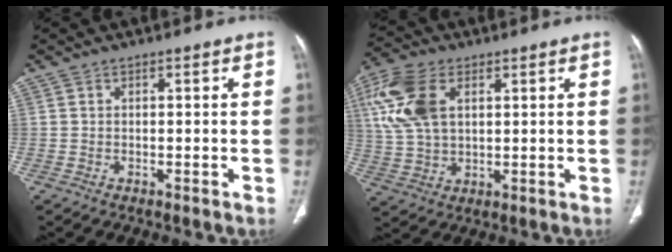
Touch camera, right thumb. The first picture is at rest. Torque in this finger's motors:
{"motor_torque": [2.10, 2.02, 1.76, 0.27, 0.08]}